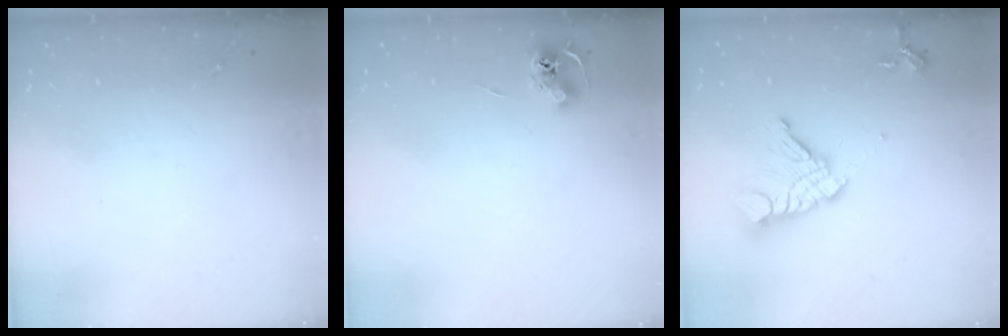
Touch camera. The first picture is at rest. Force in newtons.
{"total": 6.6, "press": 6.6, "slide": 0.5}
{"total": 15.7, "press": 15.6, "slide": 1.8}